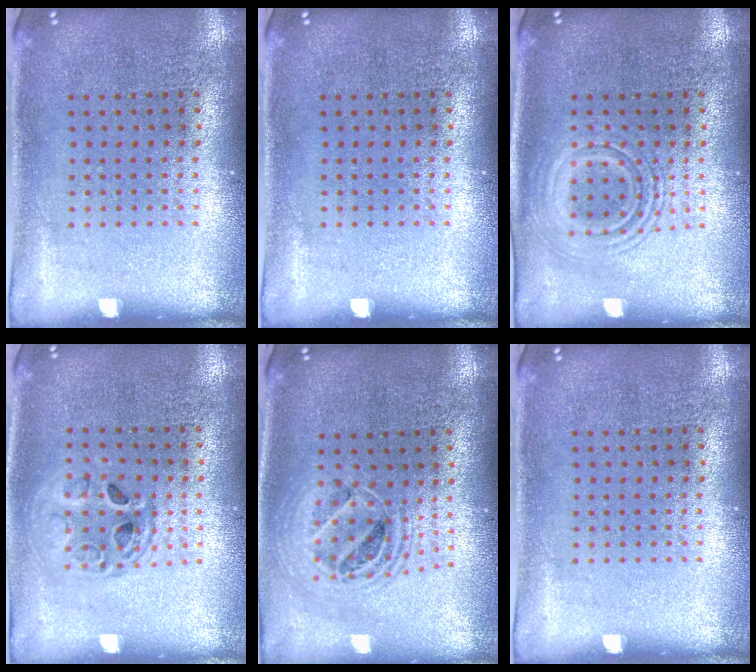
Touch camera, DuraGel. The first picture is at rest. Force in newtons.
{"total": 0.0}
{"total": 2.3, "press": 2.3, "slide": 0.4}
{"total": 1.5, "press": 1.3, "slide": 0.7}
{"total": 1.8, "press": 1.5, "slide": 1.1}
{"total": 0.0}